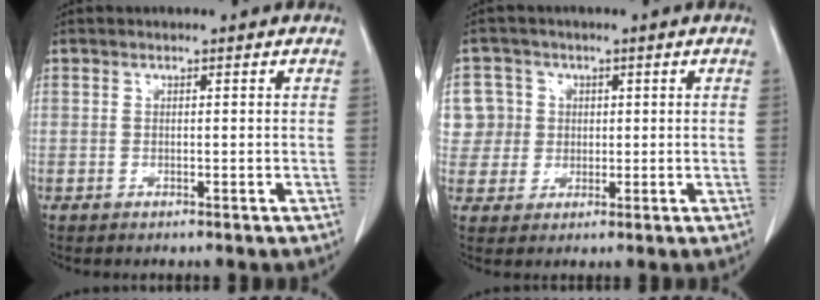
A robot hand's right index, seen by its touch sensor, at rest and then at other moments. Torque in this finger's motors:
{"motor_torque": [0.06, 0.03, 0.03, 0.01]}